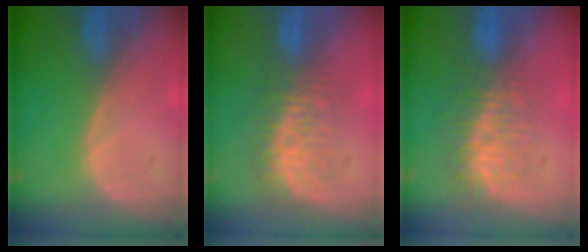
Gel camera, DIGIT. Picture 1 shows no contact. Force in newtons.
{"total": 7.7, "press": 7.3, "slide": 2.7}
{"total": 8.1, "press": 7.4, "slide": 3.2}